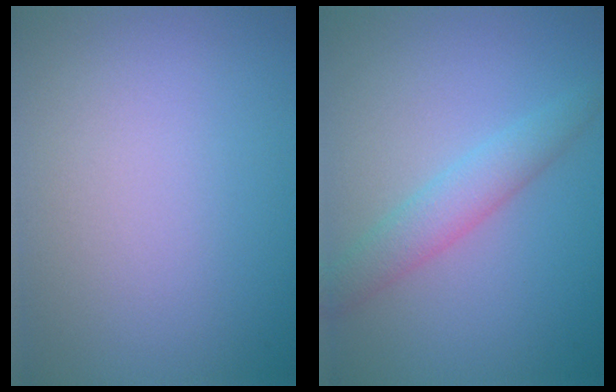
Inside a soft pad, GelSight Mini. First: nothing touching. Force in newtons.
{"total": 2.9, "press": 2.9, "slide": 0.1}